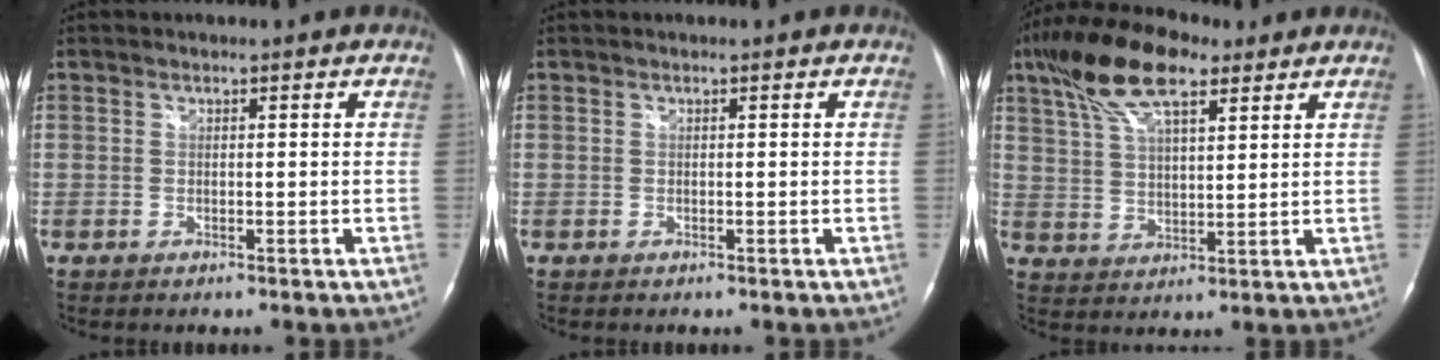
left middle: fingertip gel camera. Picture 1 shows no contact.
{"total": 0.0}
{"total": 13.1, "force": [8.1, 4.4, 9.3], "torque": [-0.186, 0.033, 0.150]}